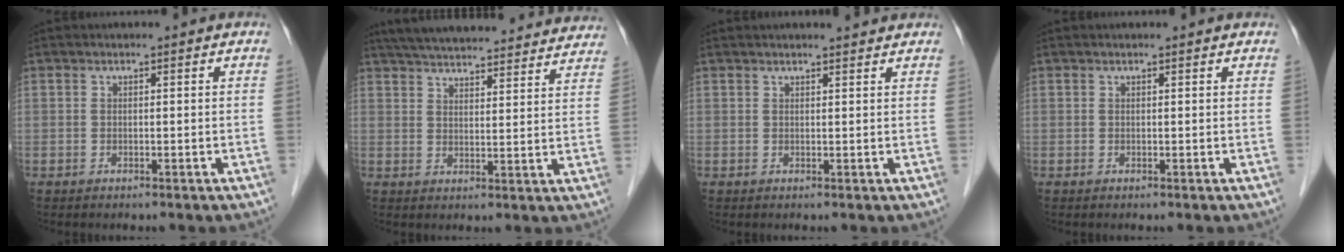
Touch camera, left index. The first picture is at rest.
{"total": 27.8, "force": [25.7, 4.6, 9.6], "torque": [-0.159, -0.011, 0.326]}
{"total": 3.4, "force": [3.2, 0.2, 1.1], "torque": [-0.018, 0.010, 0.037]}
{"total": 1.4, "force": [1.3, 0.1, 0.4], "torque": [-0.010, 0.013, 0.015]}